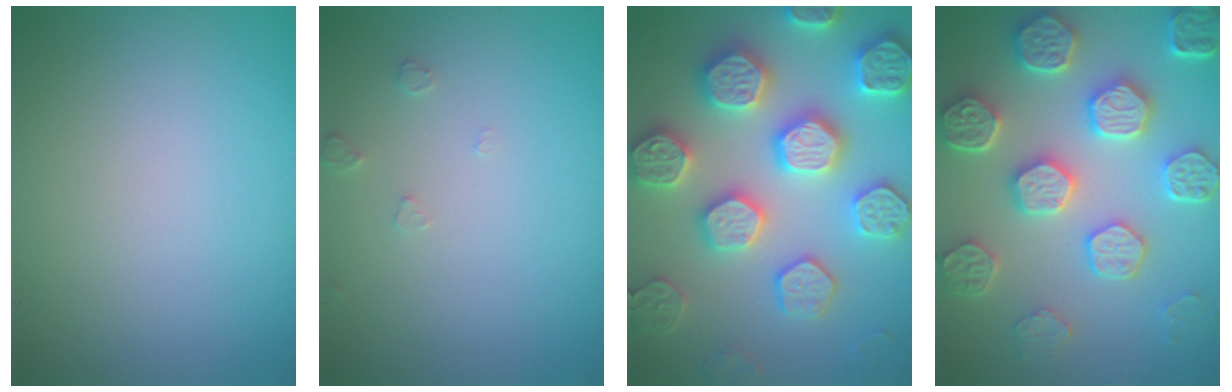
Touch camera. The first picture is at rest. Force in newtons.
{"total": 0.9, "press": 0.9, "slide": 0.2}
{"total": 7.2, "press": 6.9, "slide": 1.7}
{"total": 7.5, "press": 6.2, "slide": 4.2}